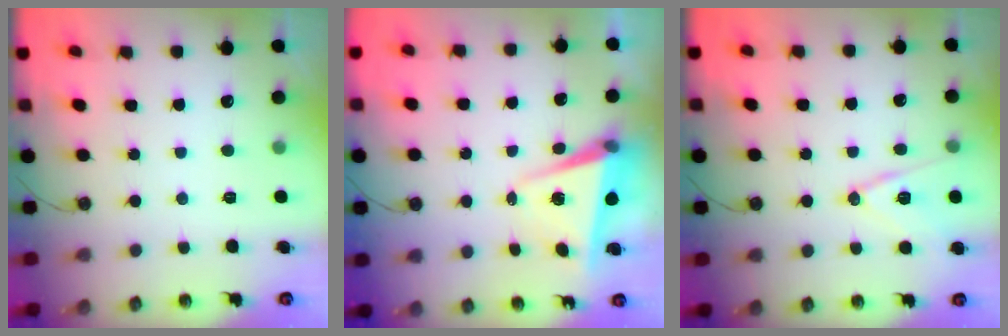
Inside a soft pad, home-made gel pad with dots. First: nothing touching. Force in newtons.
{"total": 5.5, "press": 4.9, "slide": 2.6}
{"total": 12.5, "press": 12.0, "slide": 3.4}